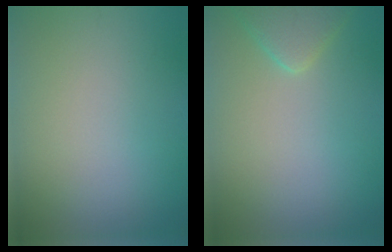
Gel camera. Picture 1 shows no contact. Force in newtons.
{"total": 2.5, "press": 2.5, "slide": 0.2}